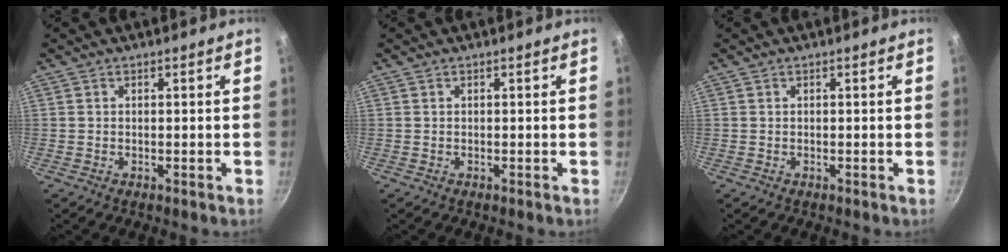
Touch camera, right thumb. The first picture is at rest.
{"total": 0.0}
{"total": 0.0}